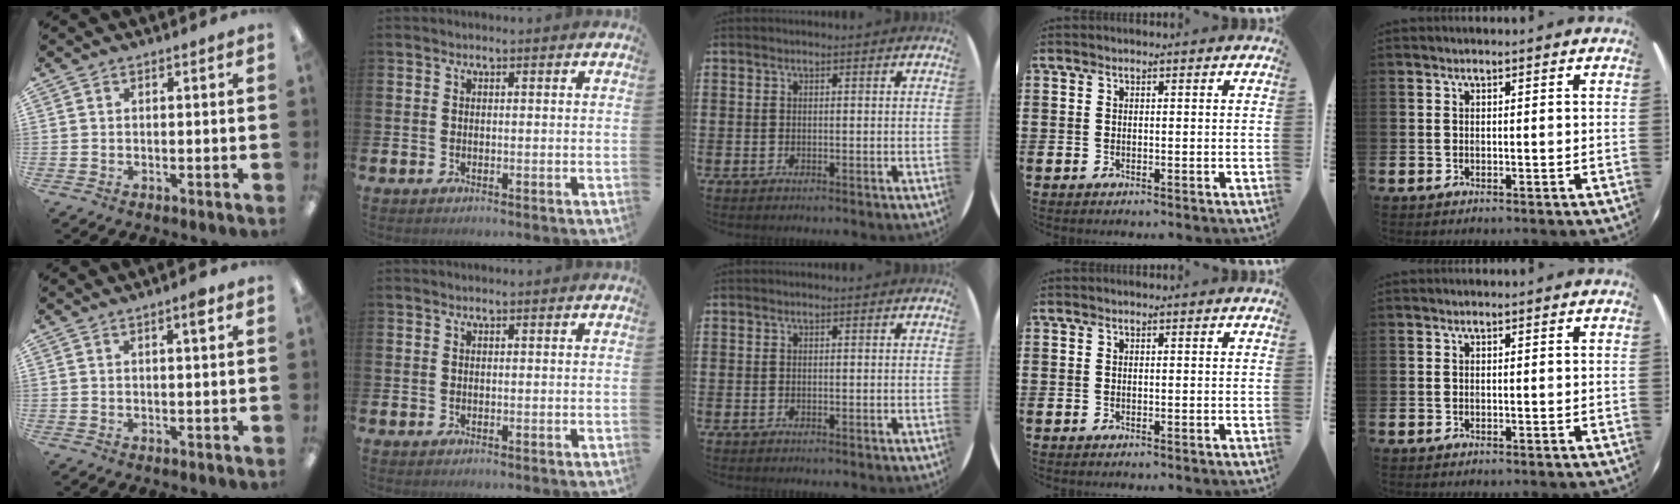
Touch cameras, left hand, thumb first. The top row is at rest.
{"thumb": {"total": 3.0, "force": [1.7, 0.5, 2.4], "torque": [-0.034, -0.004, 0.024]}}